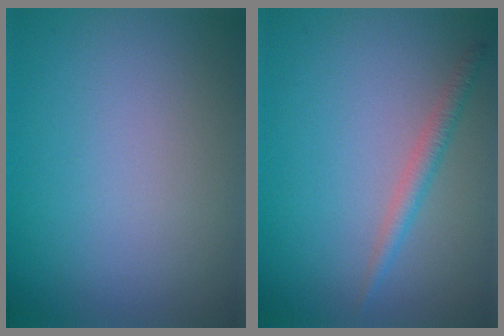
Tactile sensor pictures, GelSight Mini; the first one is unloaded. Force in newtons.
{"total": 1.8, "press": 1.8, "slide": 0.1}